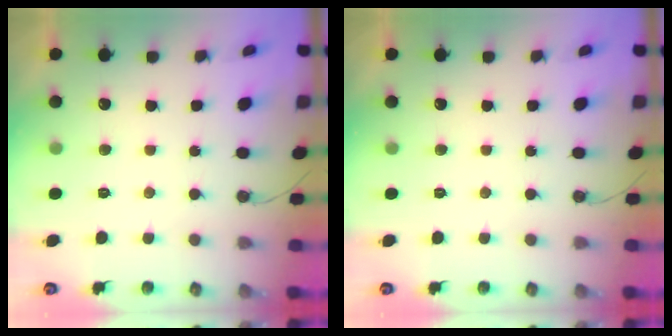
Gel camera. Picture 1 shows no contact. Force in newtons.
{"total": 0.0}